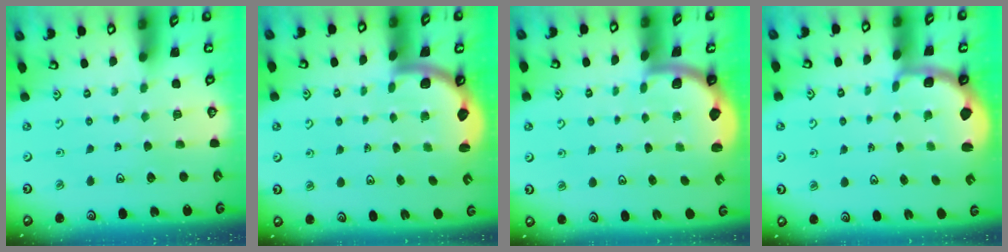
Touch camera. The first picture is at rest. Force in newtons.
{"total": 2.5, "press": 2.2, "slide": 1.1}
{"total": 1.9, "press": 1.8, "slide": 0.5}
{"total": 2.4, "press": 1.2, "slide": 2.1}